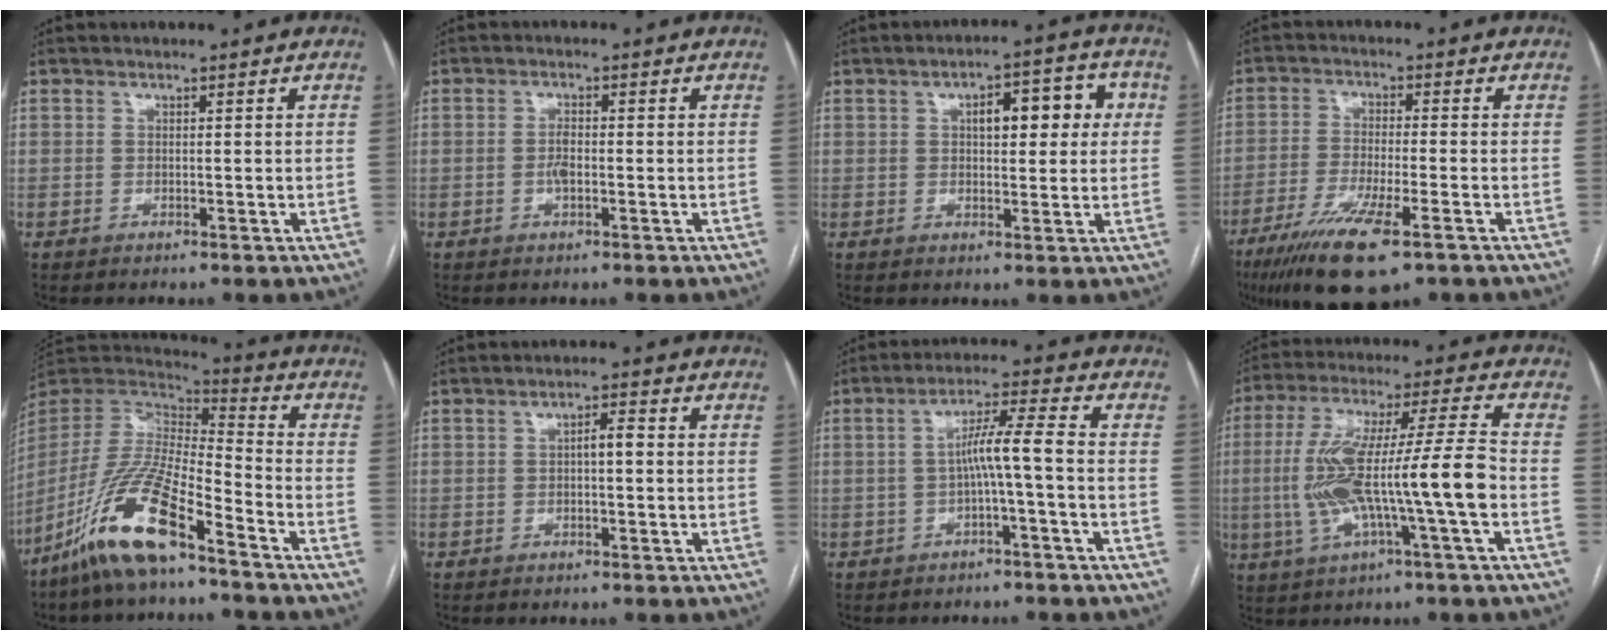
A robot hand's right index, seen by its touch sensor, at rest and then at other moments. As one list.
[{"total": 2.2, "force": [-0.5, 0.8, 1.9], "torque": [-0.041, 0.001, -0.008]}, {"total": 8.3, "force": [1.9, 3.3, 7.4], "torque": [-0.093, 0.031, 0.026]}, {"total": 12.1, "force": [-7.3, 1.9, 9.5], "torque": [-0.173, -0.030, -0.119]}, {"total": 15.9, "force": [-10.5, 2.6, 11.7], "torque": [-0.249, -0.018, -0.200]}, {"total": 2.4, "force": [0.0, 0.7, 2.3], "torque": [-0.037, 0.008, 0.000]}, {"total": 5.9, "force": [-1.1, -0.4, 5.8], "torque": [-0.101, 0.023, -0.017]}, {"total": 15.4, "force": [-2.9, 0.4, 15.1], "torque": [-0.293, 0.019, -0.051]}]